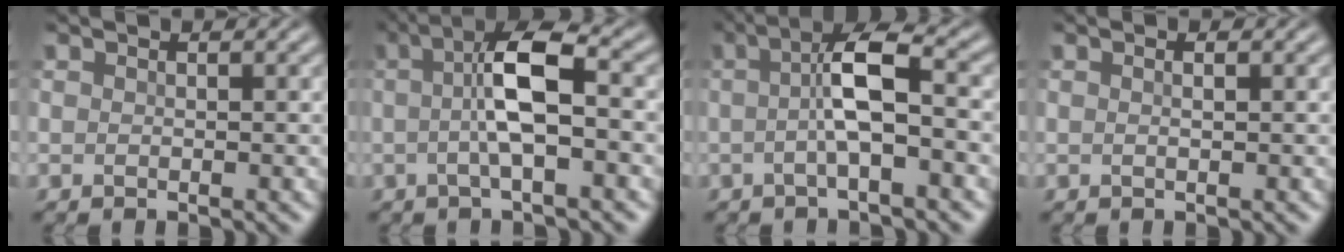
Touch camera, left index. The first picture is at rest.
{"total": 5.9, "force": [0.3, 1.6, 5.7], "torque": [-0.109, 0.014, -0.002]}
{"total": 5.0, "force": [-0.2, 1.2, 4.8], "torque": [-0.092, 0.013, -0.011]}
{"total": 0.6, "force": [0.0, 0.2, 0.6], "torque": [-0.009, 0.001, 0.005]}